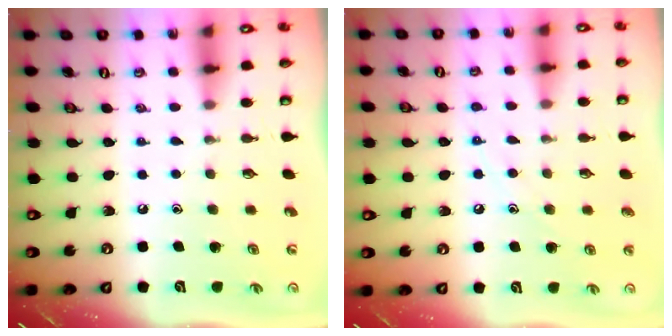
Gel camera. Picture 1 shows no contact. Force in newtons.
{"total": 7.0, "press": 7.0, "slide": 0.6}